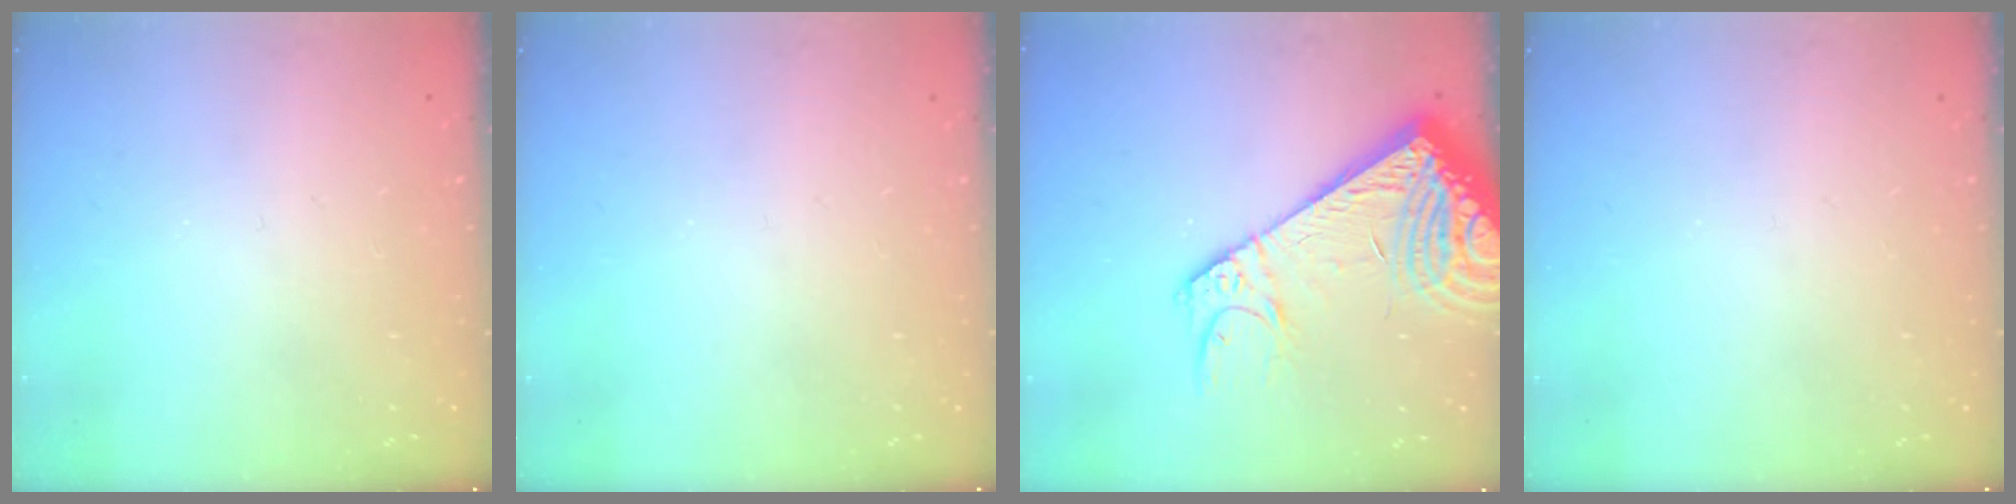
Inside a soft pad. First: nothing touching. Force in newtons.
{"total": 0.0}
{"total": 16.9, "press": 16.5, "slide": 3.4}
{"total": 0.0}